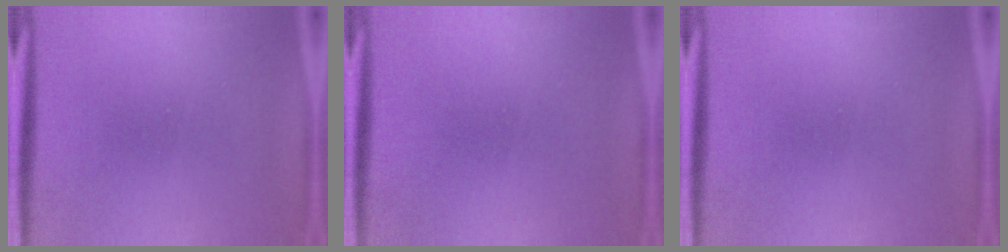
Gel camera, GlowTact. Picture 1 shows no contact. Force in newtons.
{"total": 1.6}
{"total": 0.0}